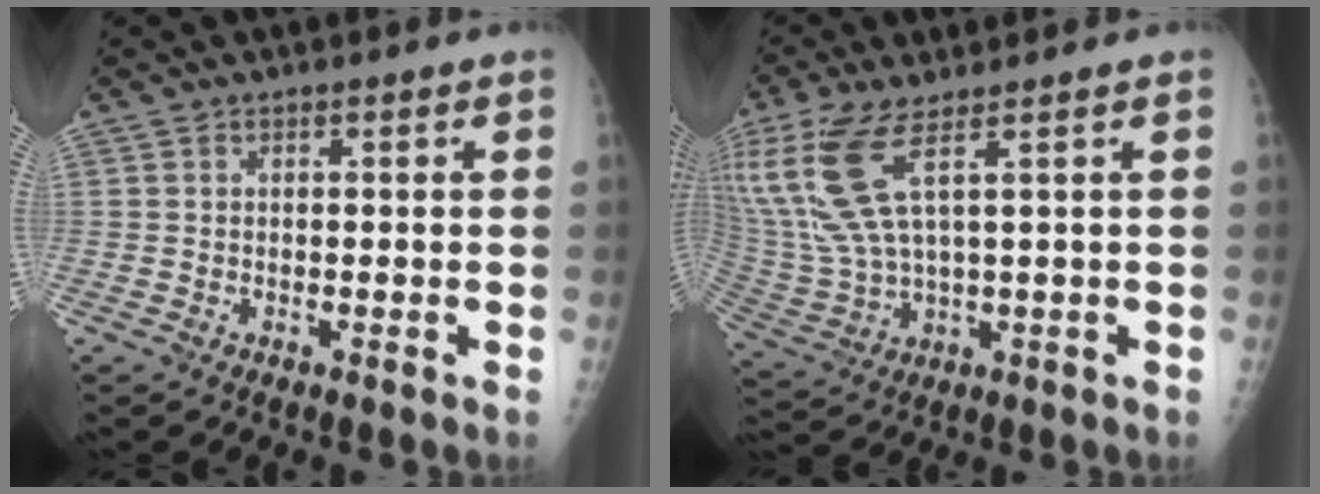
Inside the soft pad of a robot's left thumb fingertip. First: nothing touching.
{"total": 14.2, "force": [6.2, 3.7, 12.2], "torque": [-0.309, -0.021, 0.136]}